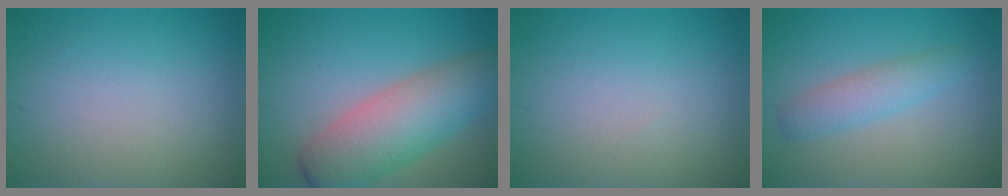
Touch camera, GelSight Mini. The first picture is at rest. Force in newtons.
{"total": 7.6, "press": 7.6, "slide": 0.3}
{"total": 0.0}
{"total": 2.8, "press": 2.8, "slide": 0.1}